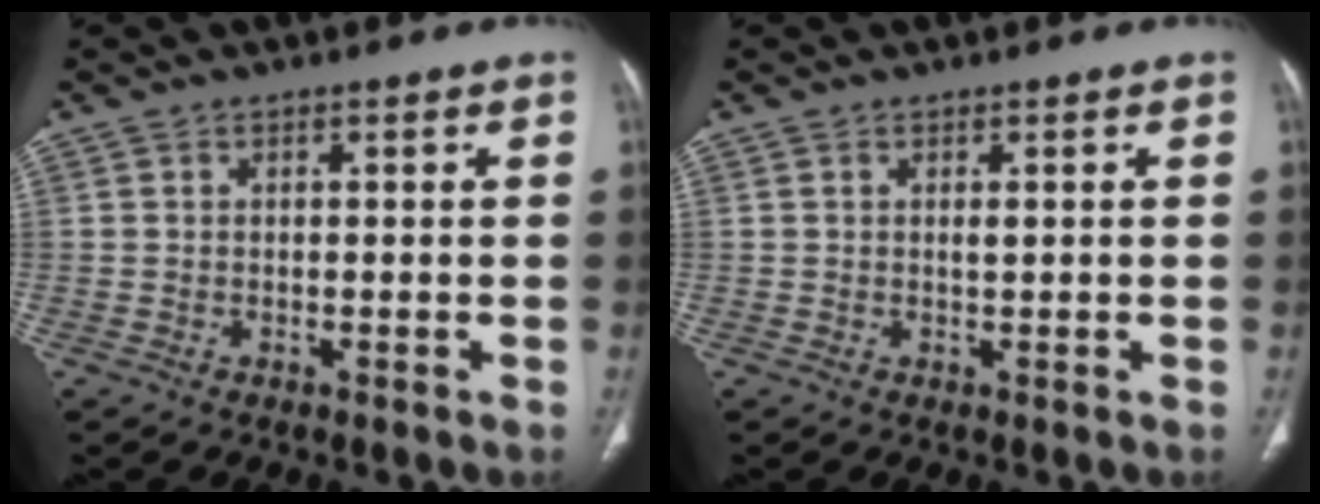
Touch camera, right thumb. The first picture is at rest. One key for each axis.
{"total": 1.1, "fx": 0.3, "fy": 0.4, "fz": 0.9, "tx": -0.016, "ty": -0.001, "tz": 0.004}